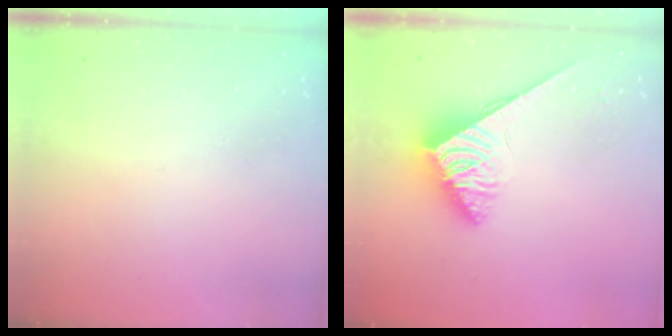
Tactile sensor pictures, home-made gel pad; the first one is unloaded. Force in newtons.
{"total": 4.9, "press": 4.9, "slide": 0.5}